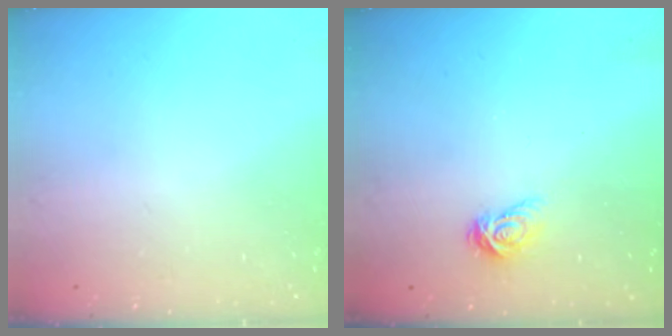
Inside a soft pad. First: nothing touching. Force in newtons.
{"total": 3.8, "press": 3.8, "slide": 0.4}